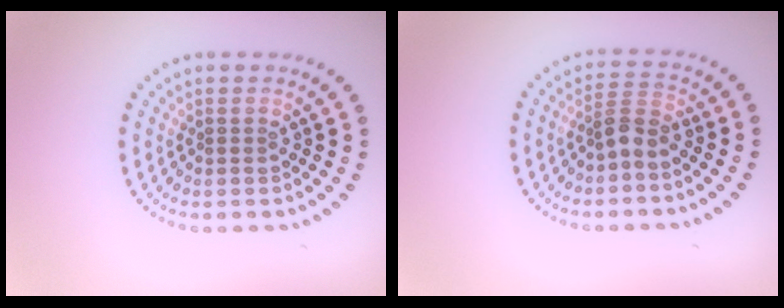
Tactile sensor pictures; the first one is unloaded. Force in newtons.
{"total": 2.3, "press": 1.7, "slide": 1.5}